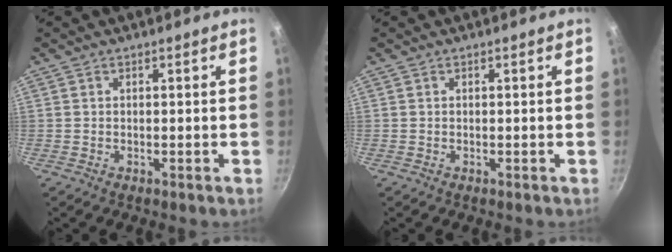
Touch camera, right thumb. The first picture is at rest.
{"total": 0.0}